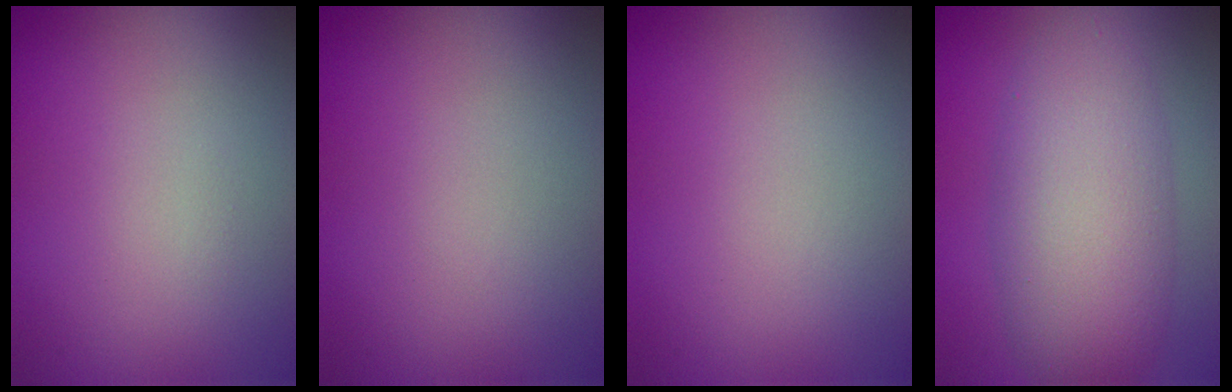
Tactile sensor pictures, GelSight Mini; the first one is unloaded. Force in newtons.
{"total": 0.0}
{"total": 0.0}
{"total": 7.2, "press": 7.2, "slide": 0.1}